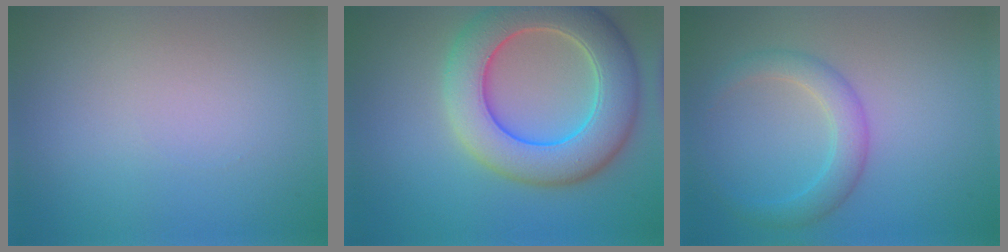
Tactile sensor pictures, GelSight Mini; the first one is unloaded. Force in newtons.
{"total": 9.2, "press": 9.2, "slide": 0.6}
{"total": 2.9, "press": 2.9, "slide": 0.1}